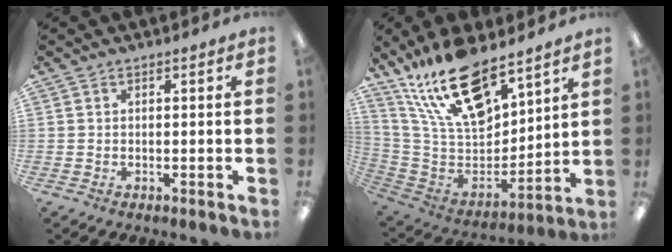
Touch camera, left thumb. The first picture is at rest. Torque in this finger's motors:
{"motor_torque": [0.54, 0.41, 1.33, -1.44, 0.20]}